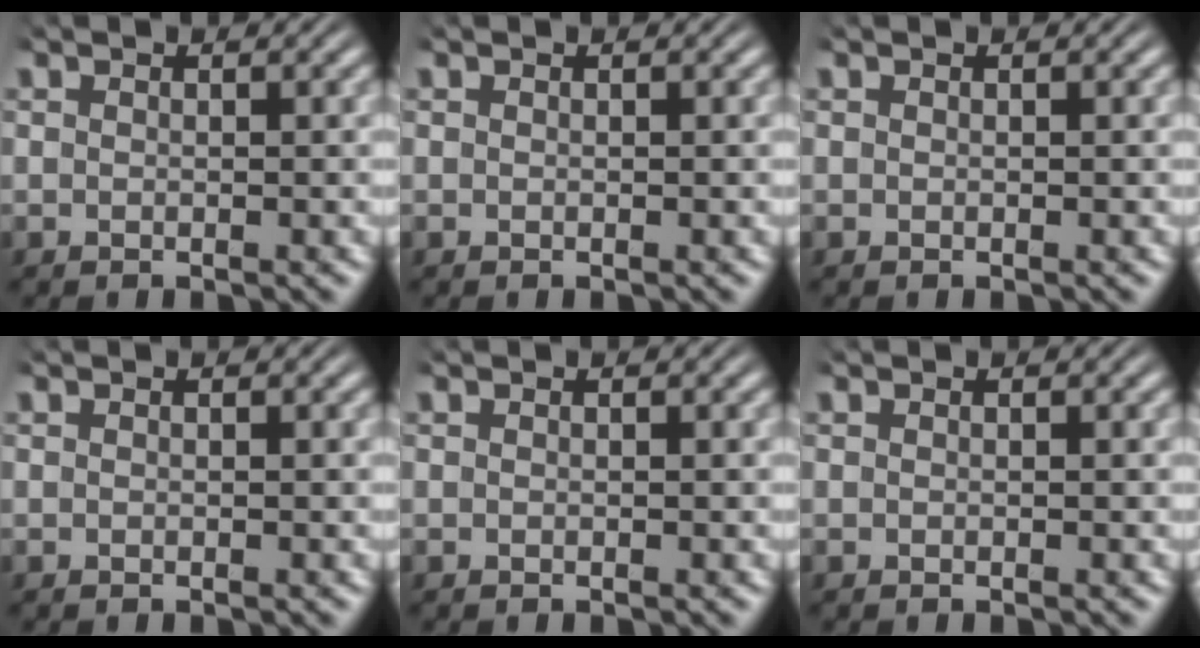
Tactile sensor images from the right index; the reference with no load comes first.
{"total": 0.0}
{"total": 0.0}
{"total": 0.0}
{"total": 0.0}
{"total": 0.0}